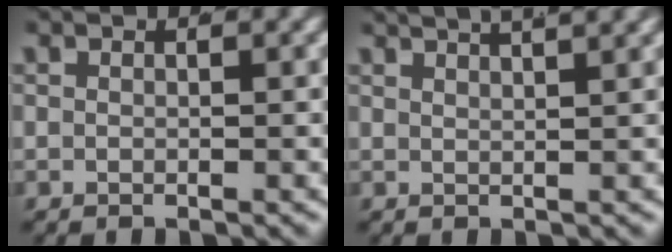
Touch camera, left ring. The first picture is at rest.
{"total": 4.2, "force": [3.6, 1.0, 2.0], "torque": [-0.031, 0.007, 0.057]}